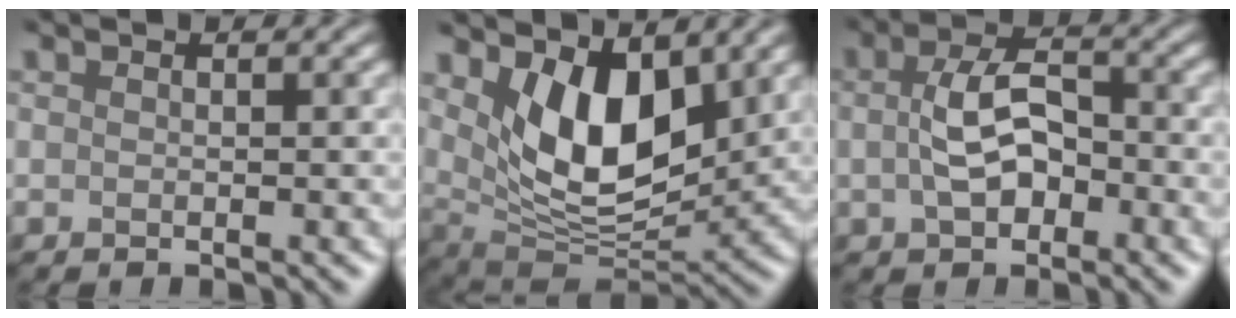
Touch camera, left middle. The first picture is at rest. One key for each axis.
{"total": 7.5, "fx": 2.8, "fy": 4.0, "fz": 5.7, "tx": -0.108, "ty": -0.024, "tz": 0.047}
{"total": 4.2, "fx": -0.3, "fy": 2.5, "fz": 3.4, "tx": -0.071, "ty": 0.005, "tz": -0.011}